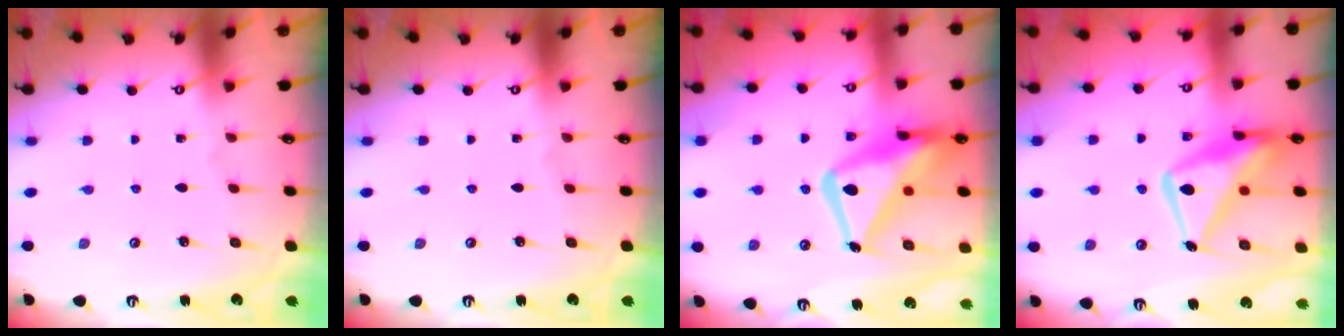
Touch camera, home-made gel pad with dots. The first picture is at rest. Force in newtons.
{"total": 0.0}
{"total": 19.4, "press": 19.3, "slide": 1.7}
{"total": 17.1, "press": 17.1, "slide": 1.7}